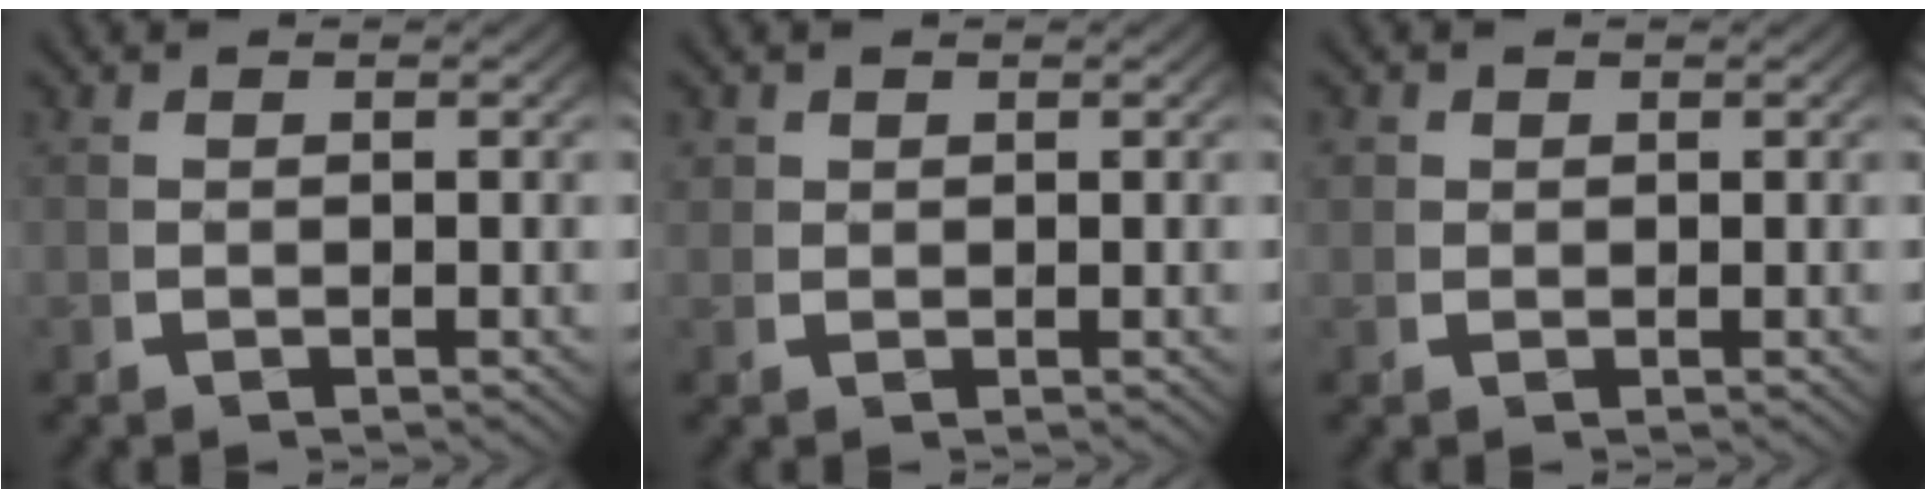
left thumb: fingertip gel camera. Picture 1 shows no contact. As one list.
[{"total": 1.1, "force": [0.8, 0.7, -0.1], "torque": [-0.001, -0.007, 0.022]}, {"total": 1.4, "force": [0.6, 1.2, 0.0], "torque": [-0.007, -0.011, 0.016]}]